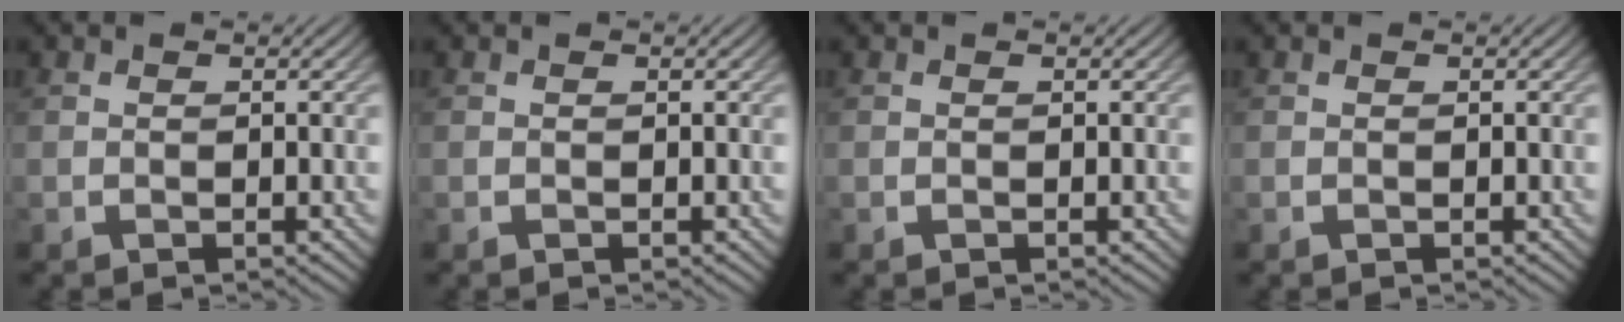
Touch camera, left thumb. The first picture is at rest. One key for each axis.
{"total": 0.0}
{"total": 0.0}
{"total": 0.0}